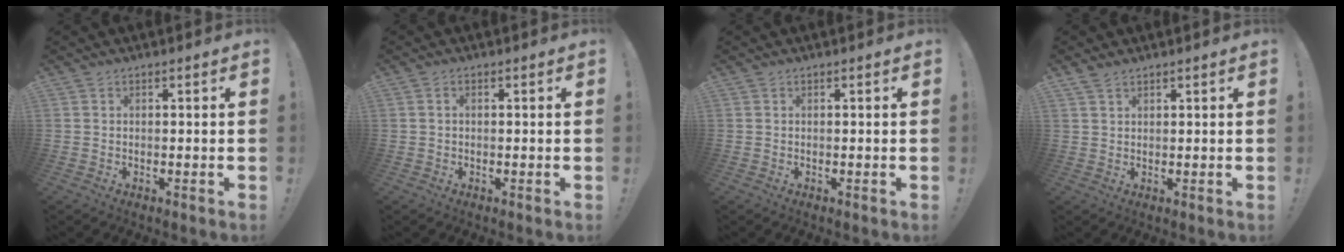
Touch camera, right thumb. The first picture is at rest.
{"total": 0.9, "force": [0.0, 0.5, 0.7], "torque": [-0.019, 0.006, 0.001]}
{"total": 0.0}
{"total": 2.5, "force": [2.2, 0.8, 0.8], "torque": [-0.008, -0.014, 0.041]}